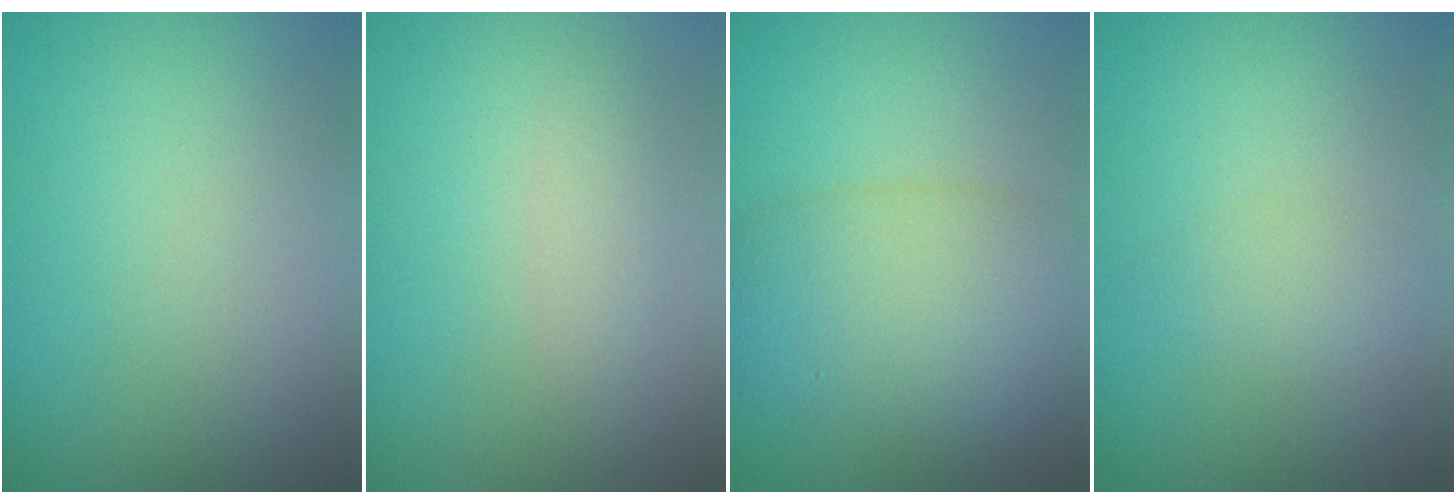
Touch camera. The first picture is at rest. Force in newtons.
{"total": 1.4, "press": 1.4, "slide": 0.1}
{"total": 7.5, "press": 7.4, "slide": 0.2}
{"total": 1.6, "press": 1.6, "slide": 0.1}